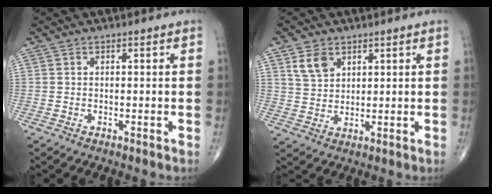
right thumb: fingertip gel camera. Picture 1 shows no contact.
{"total": 5.2, "force": [2.8, 3.5, 2.7], "torque": [-0.037, -0.013, 0.058]}